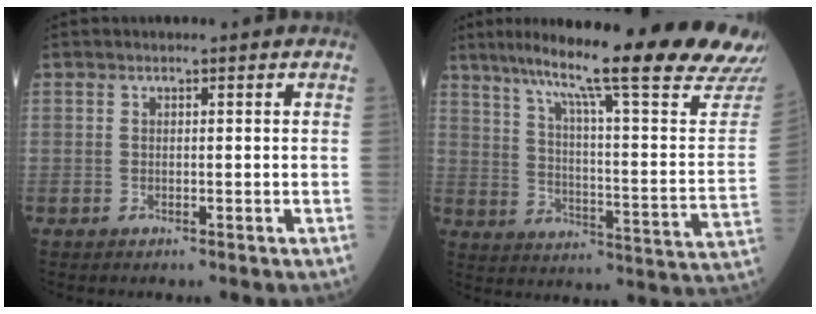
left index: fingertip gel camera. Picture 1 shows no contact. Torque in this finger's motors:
{"motor_torque": [1.04, -1.10, 0.63, 0.18]}